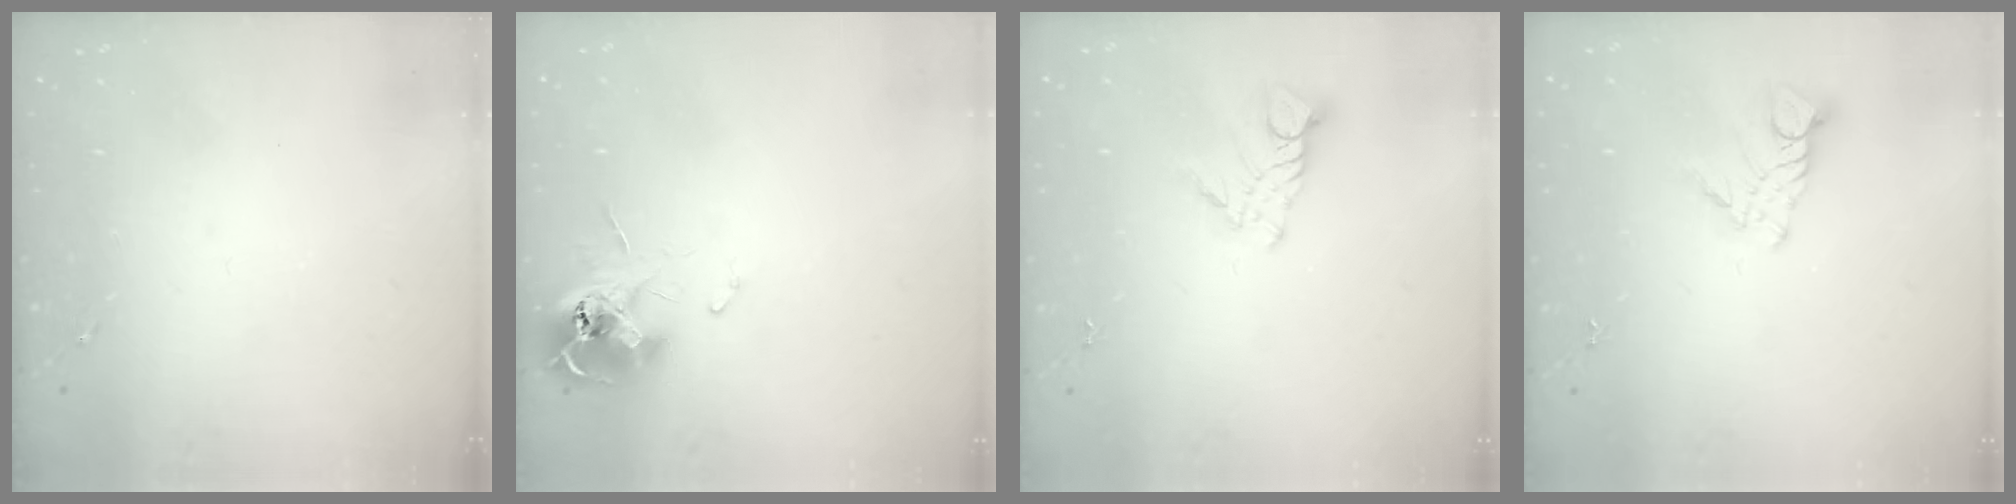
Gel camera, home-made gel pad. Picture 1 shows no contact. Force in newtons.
{"total": 12.0, "press": 11.9, "slide": 1.2}
{"total": 6.7, "press": 6.7, "slide": 0.5}
{"total": 6.7, "press": 6.7, "slide": 0.5}